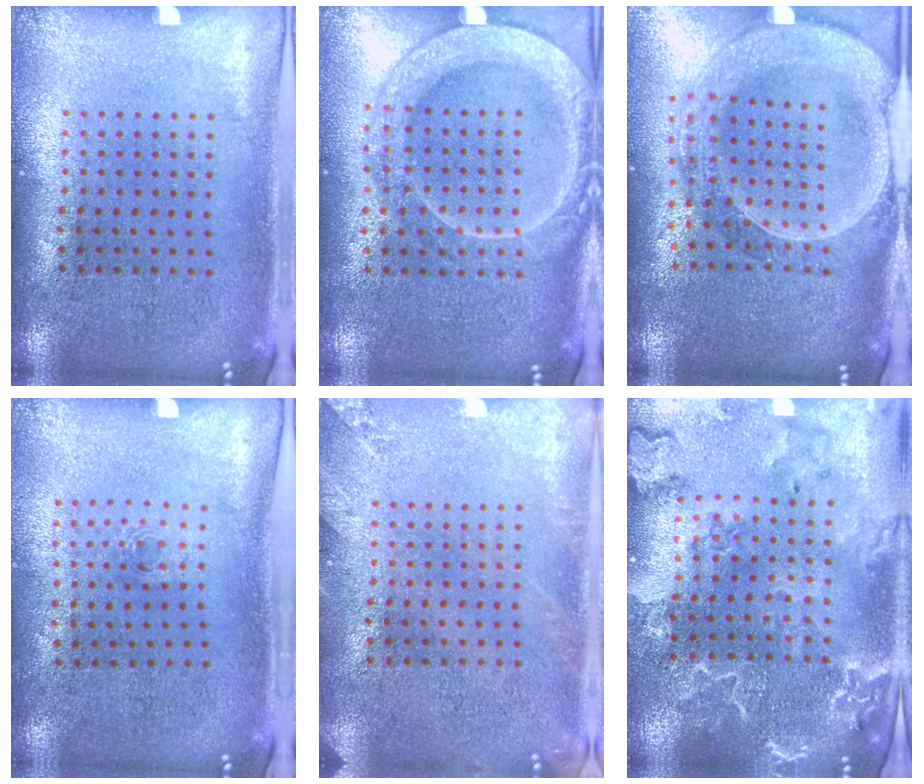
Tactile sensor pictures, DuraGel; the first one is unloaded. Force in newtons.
{"total": 2.0, "press": 1.9, "slide": 0.3}
{"total": 2.7, "press": 2.4, "slide": 1.1}
{"total": 0.6, "press": 0.3, "slide": 0.5}
{"total": 1.9, "press": 1.8, "slide": 0.2}
{"total": 2.6, "press": 2.5, "slide": 0.9}